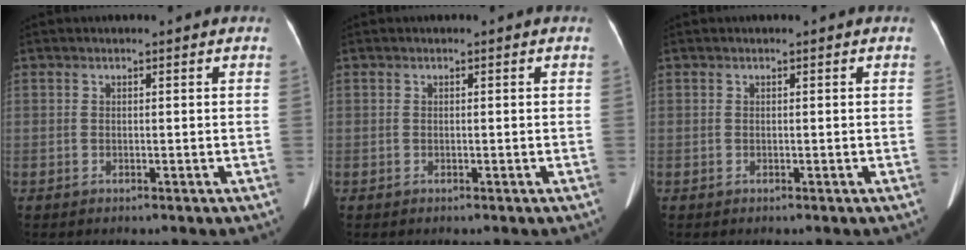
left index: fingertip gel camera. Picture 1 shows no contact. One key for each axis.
{"total": 0.0}
{"total": 0.0}